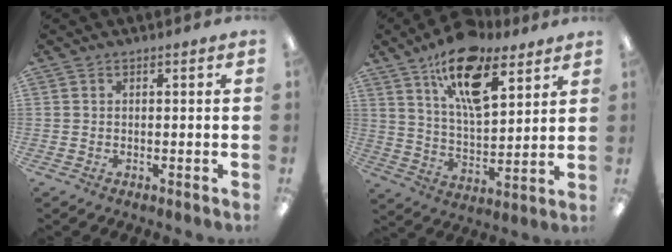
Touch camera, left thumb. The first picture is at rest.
{"total": 17.7, "force": [11.3, 7.3, 11.5], "torque": [-0.186, -0.050, 0.190]}